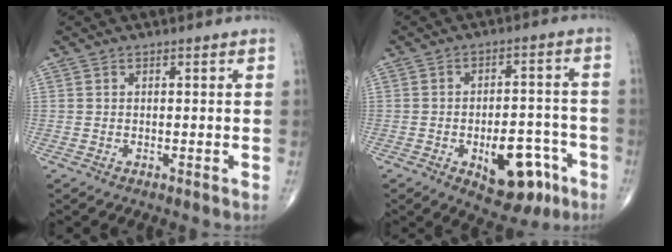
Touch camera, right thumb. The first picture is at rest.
{"total": 12.7, "force": [-5.5, 6.6, 9.4], "torque": [-0.099, 0.036, -0.066]}